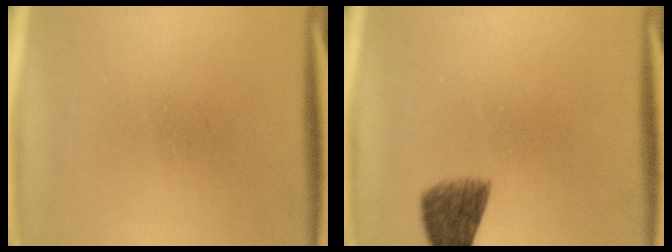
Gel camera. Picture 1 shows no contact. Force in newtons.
{"total": 5.9}